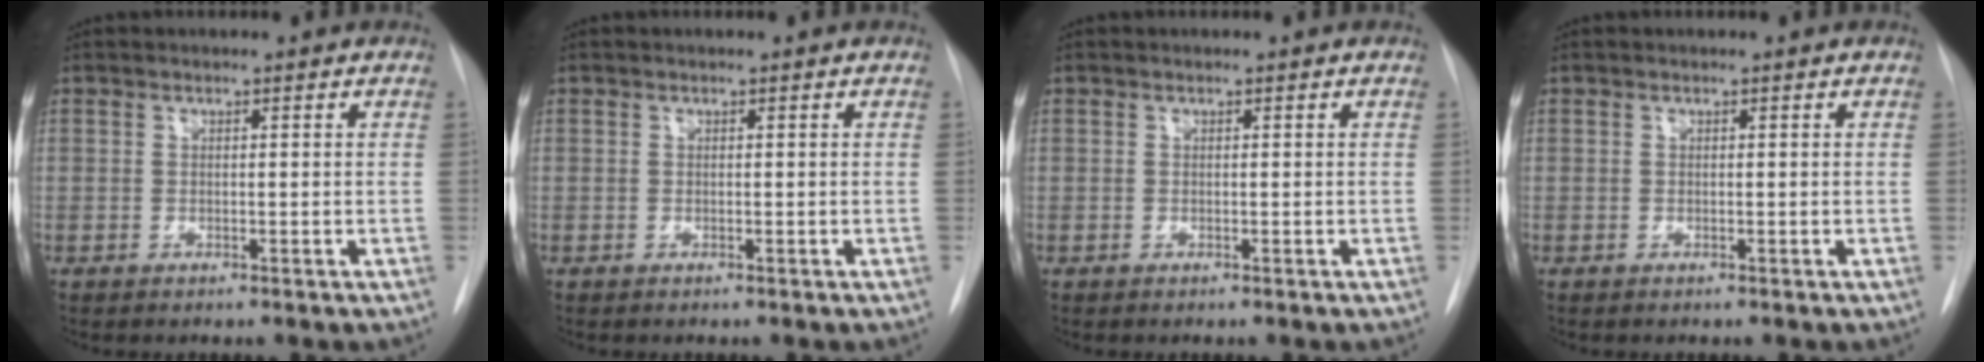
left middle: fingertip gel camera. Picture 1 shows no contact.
{"total": 0.0}
{"total": 0.0}
{"total": 0.0}